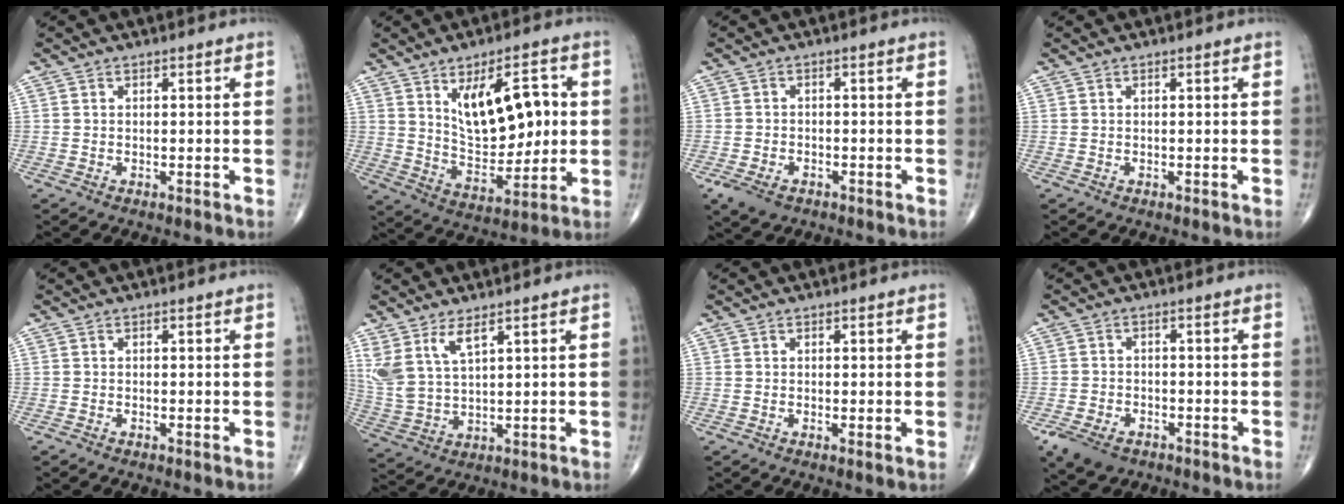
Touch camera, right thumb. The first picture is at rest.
{"total": 15.1, "force": [3.4, 7.8, 12.5], "torque": [-0.161, -0.015, 0.069]}
{"total": 4.5, "force": [-2.7, 2.7, 2.4], "torque": [-0.047, 0.006, -0.044]}
{"total": 0.0}
{"total": 0.0}
{"total": 8.1, "force": [4.6, 3.1, 5.9], "torque": [-0.130, -0.019, 0.104]}
{"total": 0.7, "force": [0.0, 0.1, 0.7], "torque": [-0.014, -0.003, -0.003]}
{"total": 6.5, "force": [-4.0, 4.1, 3.2], "torque": [-0.059, 0.014, -0.065]}